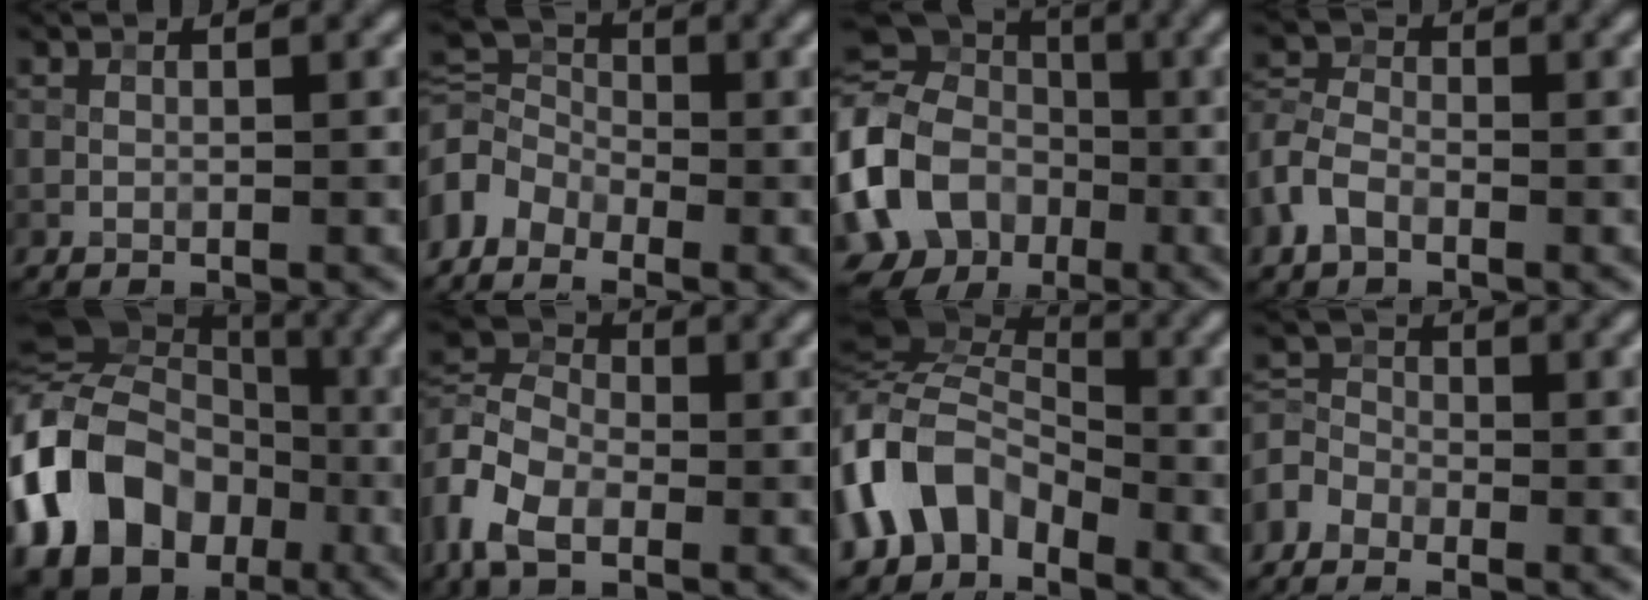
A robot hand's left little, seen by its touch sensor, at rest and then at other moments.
{"total": 3.9, "force": [-2.2, 2.7, 1.6], "torque": [-0.037, 0.007, -0.061]}
{"total": 12.8, "force": [-3.1, 10.7, 6.3], "torque": [-0.160, -0.005, -0.070]}
{"total": 3.5, "force": [-1.8, 2.3, 2.0], "torque": [-0.047, 0.008, -0.050]}
{"total": 15.8, "force": [-4.2, 12.3, 8.9], "torque": [-0.206, 0.002, -0.087]}
{"total": 6.7, "force": [-1.8, 4.4, 4.7], "torque": [-0.107, 0.010, -0.054]}
{"total": 8.1, "force": [-3.4, 5.6, 4.8], "torque": [-0.090, 0.016, -0.080]}
{"total": 2.5, "force": [-1.9, 1.5, 0.7], "torque": [-0.023, 0.004, -0.052]}